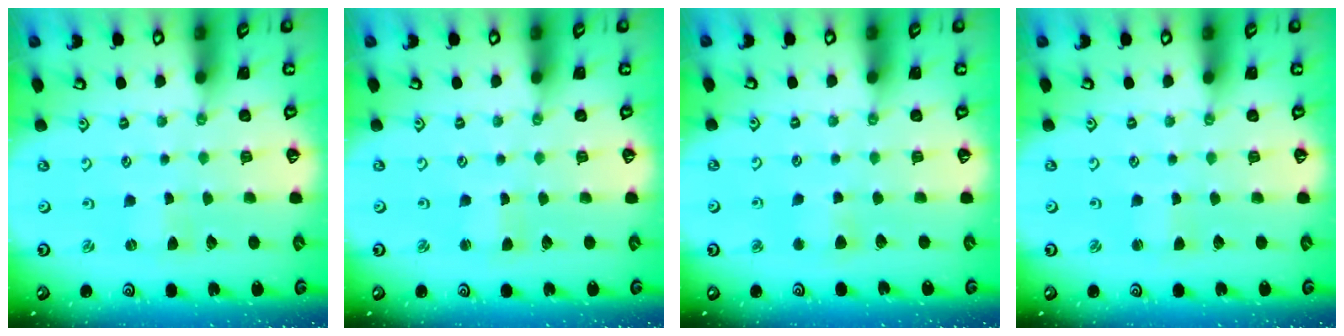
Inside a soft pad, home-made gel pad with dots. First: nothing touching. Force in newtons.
{"total": 1.6, "press": 1.6, "slide": 0.3}
{"total": 3.8, "press": 3.7, "slide": 0.7}
{"total": 1.8, "press": 1.7, "slide": 0.4}